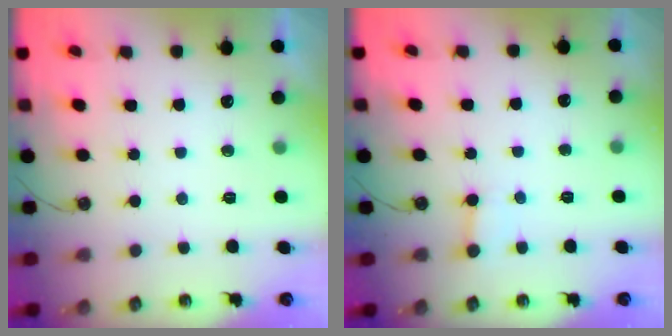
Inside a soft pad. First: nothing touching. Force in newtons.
{"total": 2.4, "press": 2.4, "slide": 0.4}